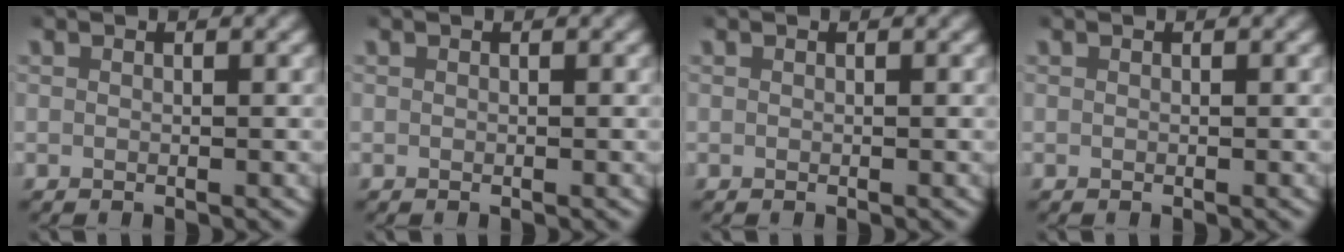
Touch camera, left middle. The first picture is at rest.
{"total": 0.0}
{"total": 0.0}
{"total": 0.0}